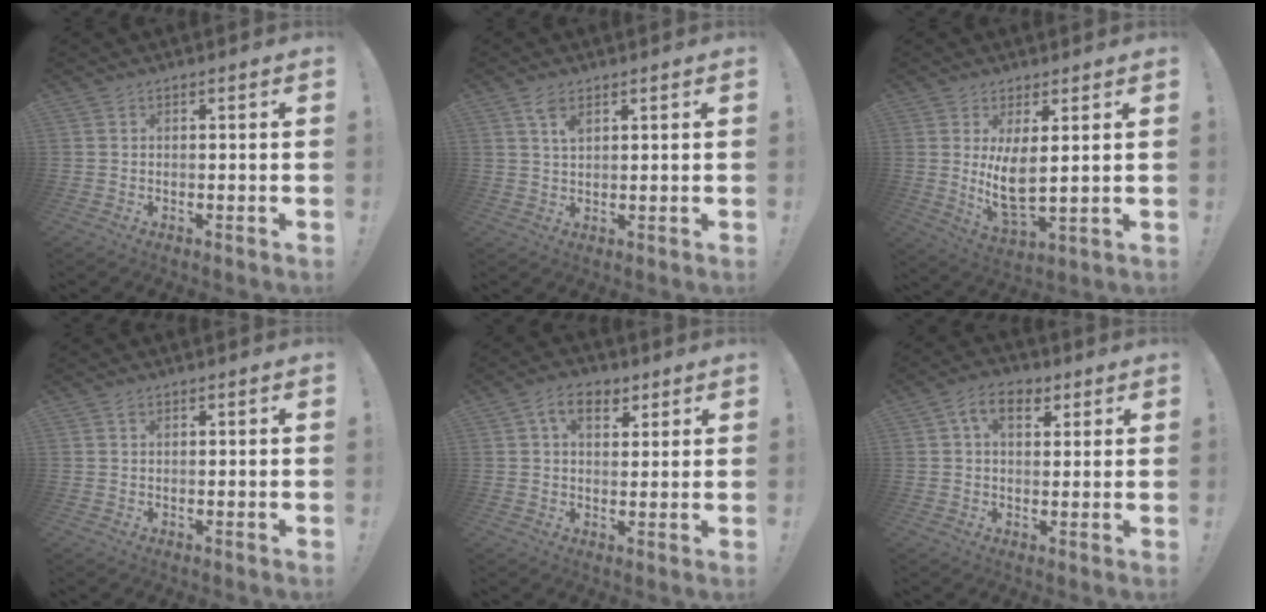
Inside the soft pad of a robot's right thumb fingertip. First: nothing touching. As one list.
[{"total": 4.2, "force": [2.4, 2.0, 2.9], "torque": [-0.038, -0.012, 0.040]}, {"total": 9.2, "force": [2.9, 3.1, 8.2], "torque": [-0.141, -0.033, 0.052]}, {"total": 0.7, "force": [0.4, 0.4, 0.3], "torque": [0.000, -0.003, 0.007]}, {"total": 8.1, "force": [3.6, 5.2, 5.0], "torque": [-0.075, 0.002, 0.068]}, {"total": 8.0, "force": [3.1, 5.1, 5.4], "torque": [-0.088, 0.006, 0.058]}]